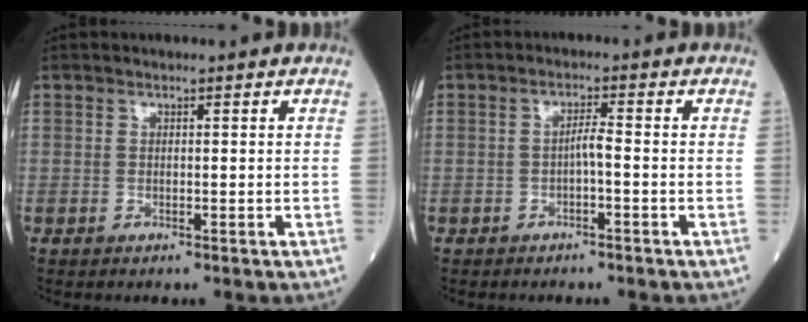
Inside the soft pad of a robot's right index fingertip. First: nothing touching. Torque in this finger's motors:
{"motor_torque": [0.29, -0.08, 0.17, 0.06]}